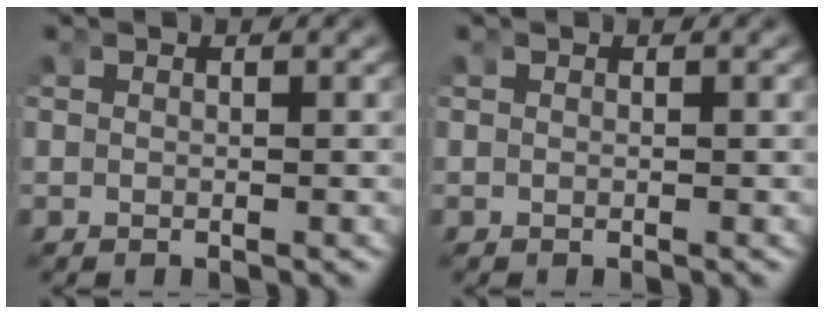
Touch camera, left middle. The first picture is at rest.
{"total": 0.0}